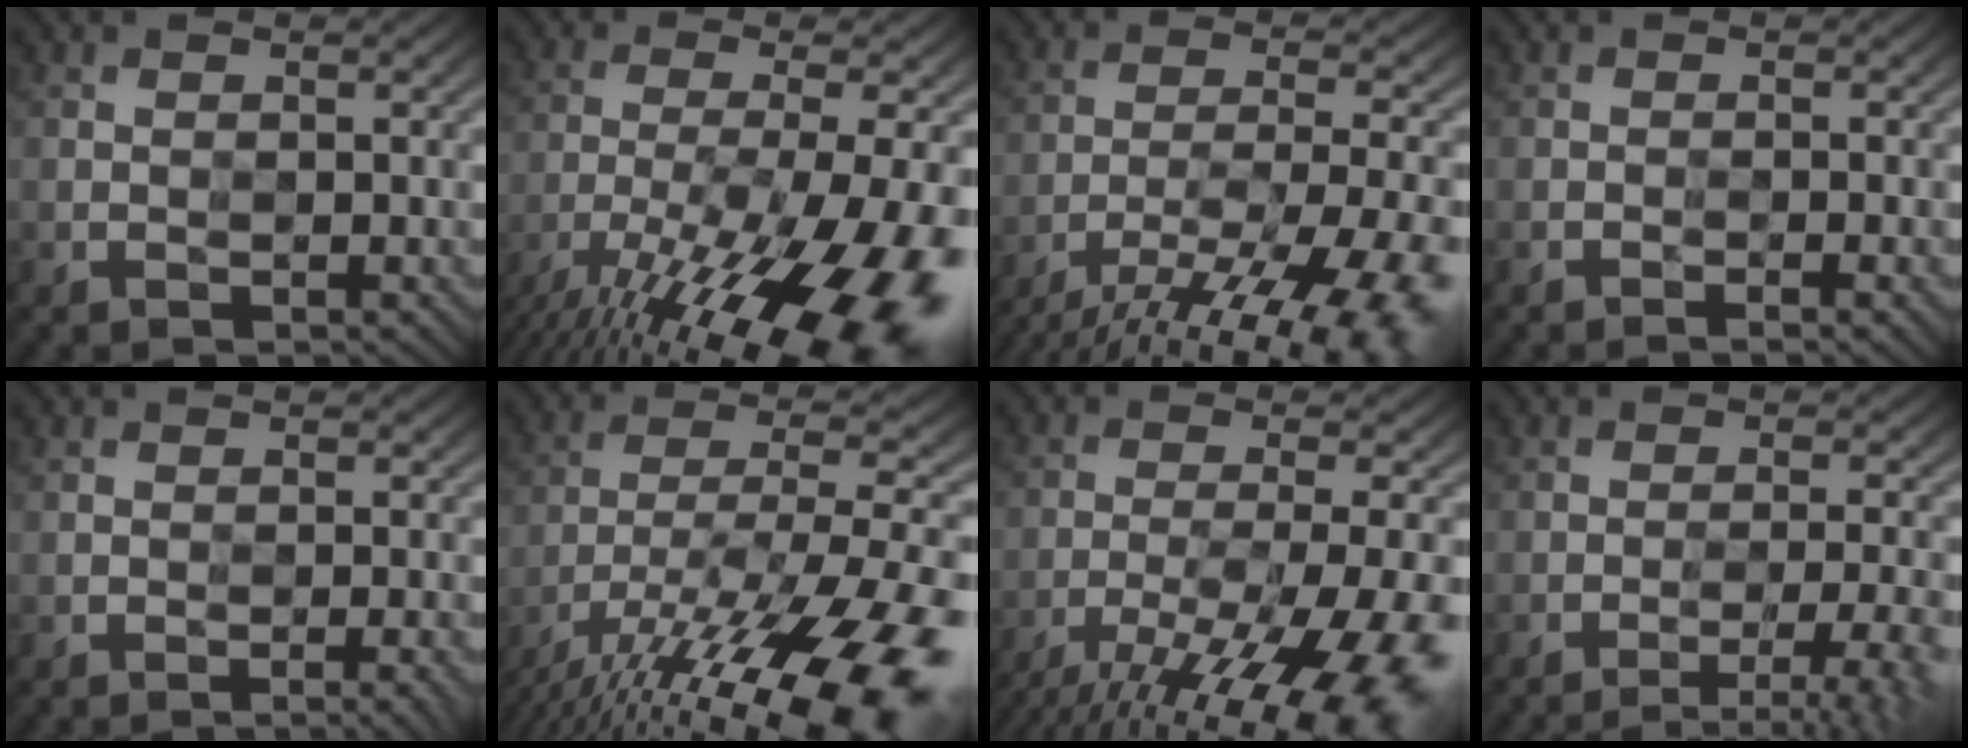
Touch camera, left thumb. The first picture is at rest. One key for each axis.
{"total": 18.2, "fx": -11.5, "fy": 4.4, "fz": 13.4, "tx": -0.242, "ty": -0.036, "tz": -0.184}
{"total": 17.7, "fx": -13.7, "fy": 4.5, "fz": 10.2, "tx": -0.156, "ty": -0.016, "tz": -0.196}
{"total": 1.4, "fx": -0.8, "fy": 0.1, "fz": 1.1, "tx": -0.016, "ty": 0.003, "tz": -0.017}
{"total": 1.8, "fx": -1.0, "fy": 0.3, "fz": 1.5, "tx": -0.017, "ty": 0.004, "tz": -0.017}
{"total": 19.7, "fx": -13.0, "fy": 5.7, "fz": 13.6, "tx": -0.230, "ty": -0.023, "tz": -0.209}
{"total": 15.6, "fx": -10.6, "fy": 3.4, "fz": 11.0, "tx": -0.190, "ty": -0.029, "tz": -0.158}
{"total": 6.7, "fx": -4.2, "fy": 1.2, "fz": 5.1, "tx": -0.077, "ty": 0.009, "tz": -0.062}